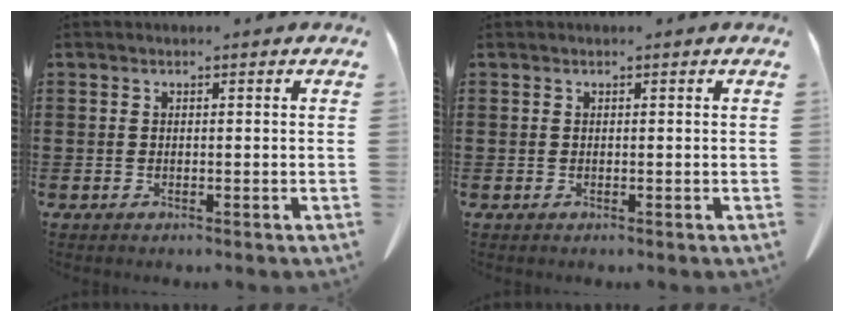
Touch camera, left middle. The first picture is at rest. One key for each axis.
{"total": 0.0}